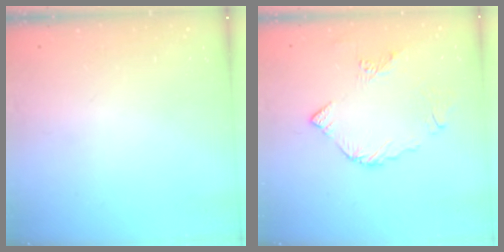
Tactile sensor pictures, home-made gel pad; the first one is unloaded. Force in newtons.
{"total": 7.5, "press": 7.4, "slide": 0.7}